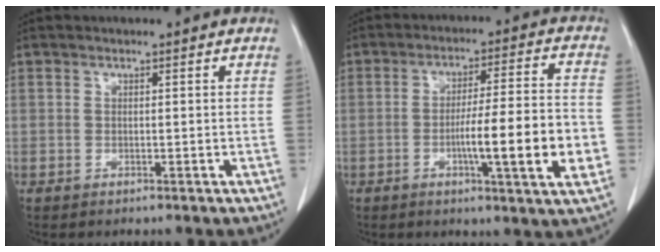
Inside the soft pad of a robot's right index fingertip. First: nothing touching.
{"total": 13.4, "force": [-3.3, 0.5, 13.0], "torque": [-0.199, -0.003, -0.054]}